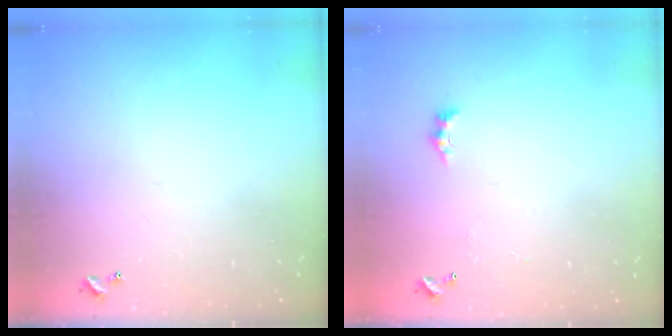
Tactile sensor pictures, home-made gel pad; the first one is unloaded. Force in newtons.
{"total": 1.3, "press": 1.2, "slide": 0.5}